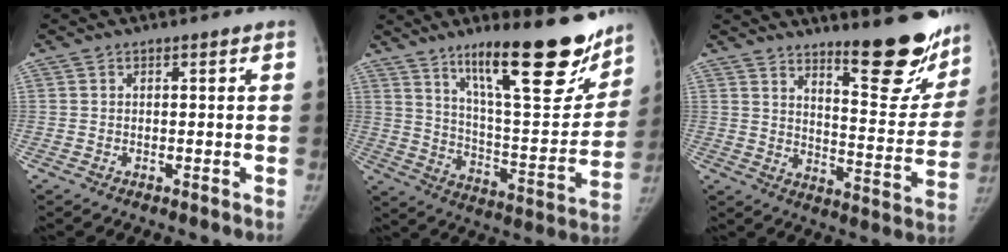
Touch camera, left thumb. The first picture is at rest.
{"total": 24.9, "force": [16.3, 6.8, 17.6], "torque": [-0.217, -0.087, 0.258]}
{"total": 17.2, "force": [12.7, 4.5, 10.7], "torque": [-0.093, -0.113, 0.181]}